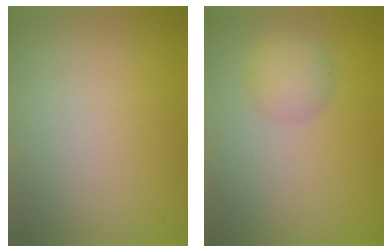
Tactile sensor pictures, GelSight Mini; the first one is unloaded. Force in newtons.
{"total": 2.4, "press": 2.4, "slide": 0.0}